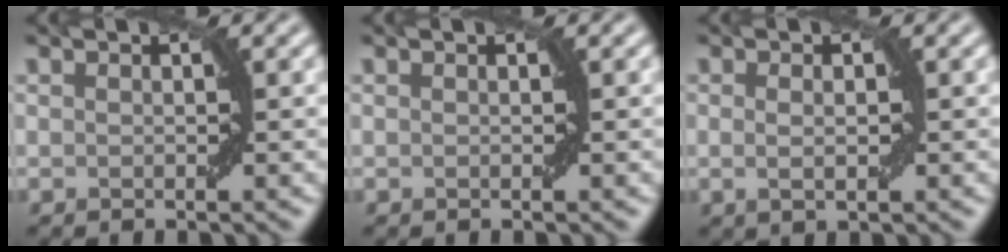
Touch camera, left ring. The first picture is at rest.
{"total": 0.0}
{"total": 1.4, "force": [0.1, 0.5, 1.3], "torque": [-0.025, 0.001, 0.002]}